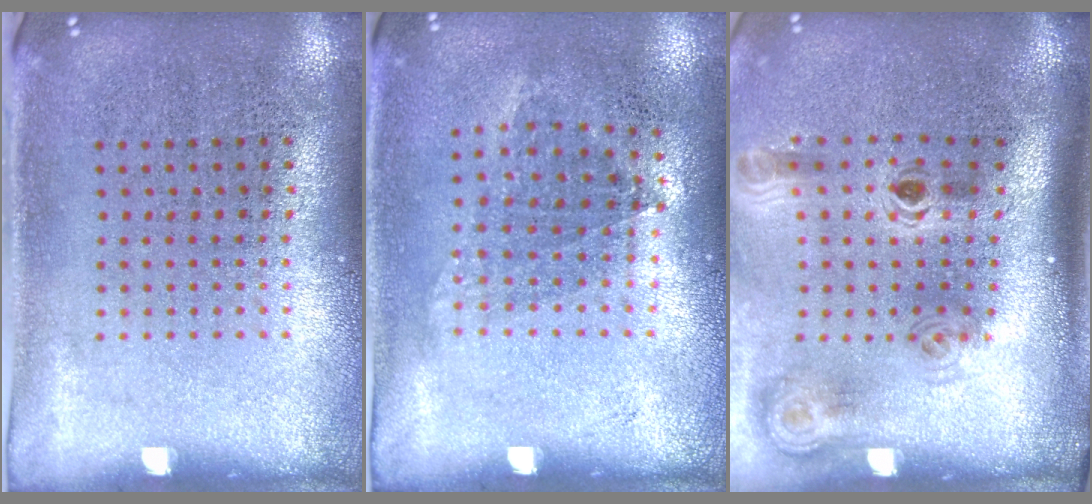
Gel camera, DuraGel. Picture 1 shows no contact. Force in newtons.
{"total": 1.0, "press": 0.8, "slide": 0.6}
{"total": 2.1, "press": 1.4, "slide": 1.6}